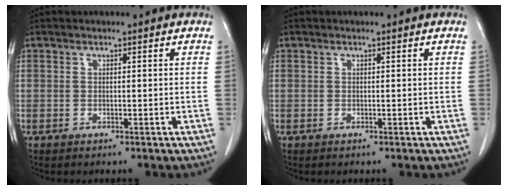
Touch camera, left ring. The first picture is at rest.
{"total": 0.0}